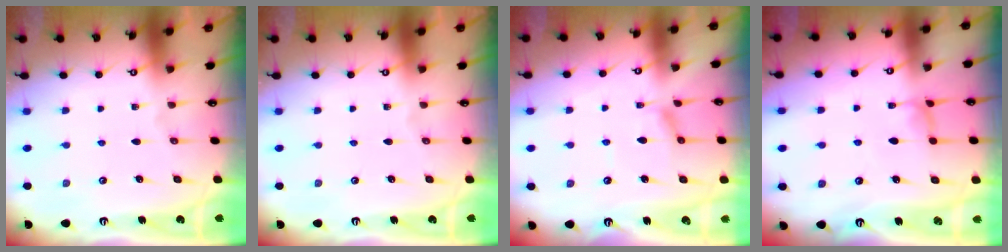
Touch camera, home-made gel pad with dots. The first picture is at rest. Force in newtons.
{"total": 0.0}
{"total": 2.0, "press": 2.0, "slide": 0.5}
{"total": 0.5, "press": 0.3, "slide": 0.4}